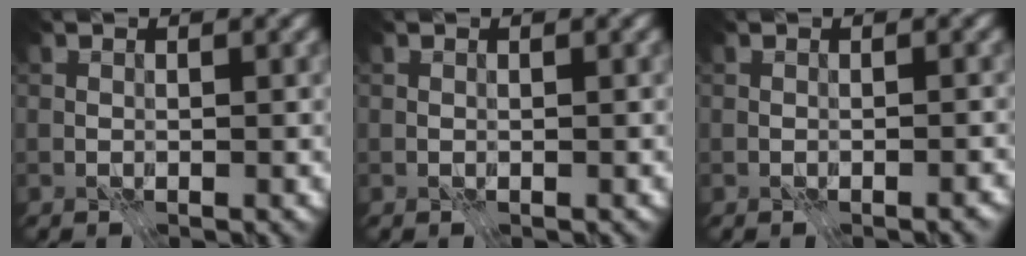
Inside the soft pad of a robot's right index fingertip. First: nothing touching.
{"total": 0.0}
{"total": 0.8, "force": [-0.6, 0.2, 0.6], "torque": [-0.010, -0.004, -0.006]}